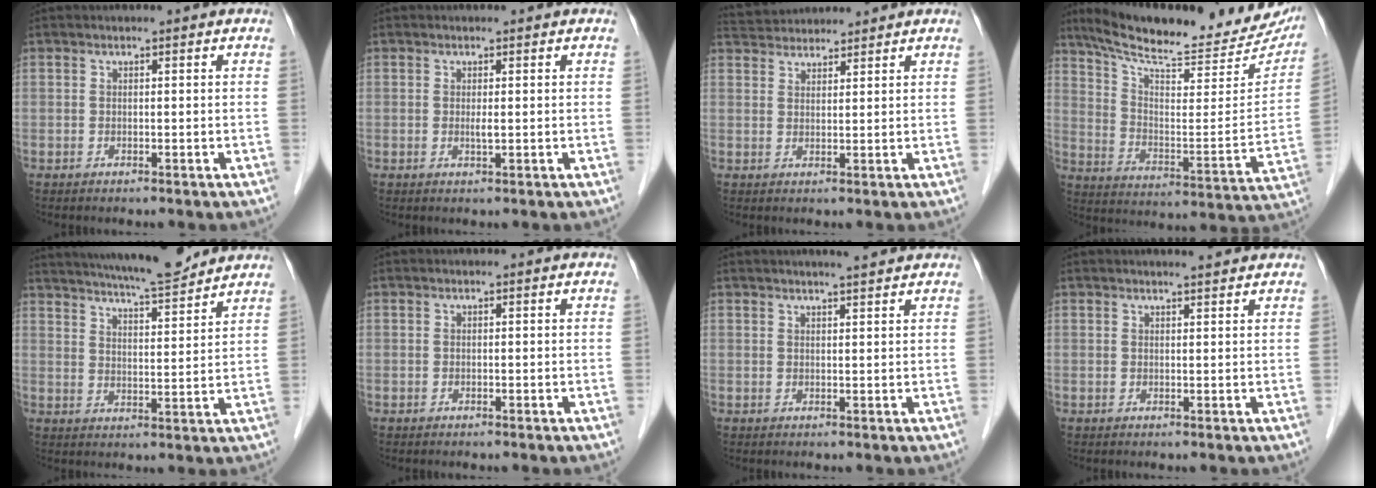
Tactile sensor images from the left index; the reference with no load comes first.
{"total": 1.0, "force": [0.2, 0.1, 1.0], "torque": [-0.023, -0.002, 0.004]}
{"total": 6.3, "force": [6.1, 0.9, 1.1], "torque": [-0.024, 0.038, 0.105]}
{"total": 25.2, "force": [22.1, 5.1, 10.9], "torque": [-0.167, -0.043, 0.299]}
{"total": 13.4, "force": [12.2, 0.7, 5.5], "torque": [-0.093, 0.002, 0.183]}
{"total": 0.0}
{"total": 4.2, "force": [3.8, 0.1, 2.0], "torque": [-0.031, 0.012, 0.050]}
{"total": 2.7, "force": [2.5, 0.1, 1.0], "torque": [-0.017, 0.005, 0.034]}